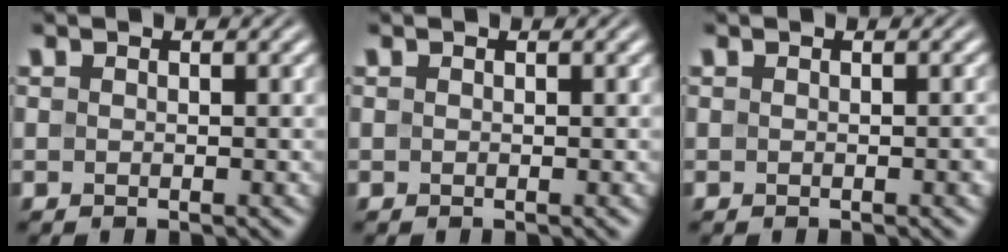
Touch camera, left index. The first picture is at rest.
{"total": 0.0}
{"total": 0.6, "force": [-0.2, 0.1, 0.6], "torque": [-0.007, 0.003, -0.001]}